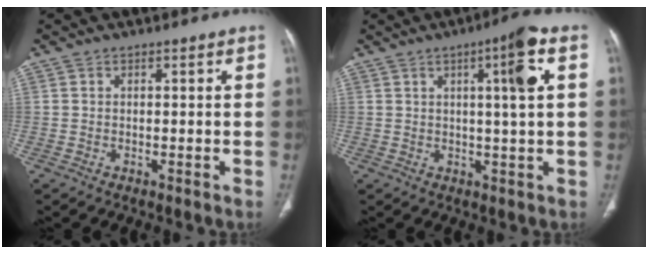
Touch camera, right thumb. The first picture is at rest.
{"total": 8.2, "force": [2.2, 0.7, 7.8], "torque": [-0.124, 0.005, 0.030]}